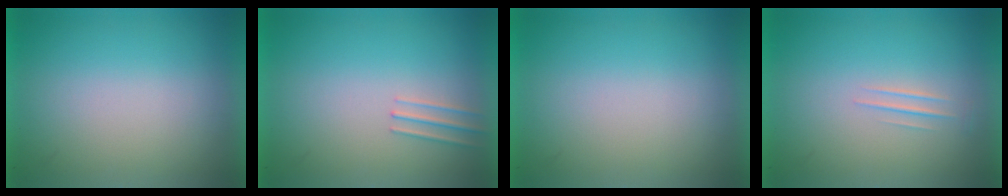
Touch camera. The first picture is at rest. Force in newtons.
{"total": 1.0}
{"total": 0.0}
{"total": 1.0}